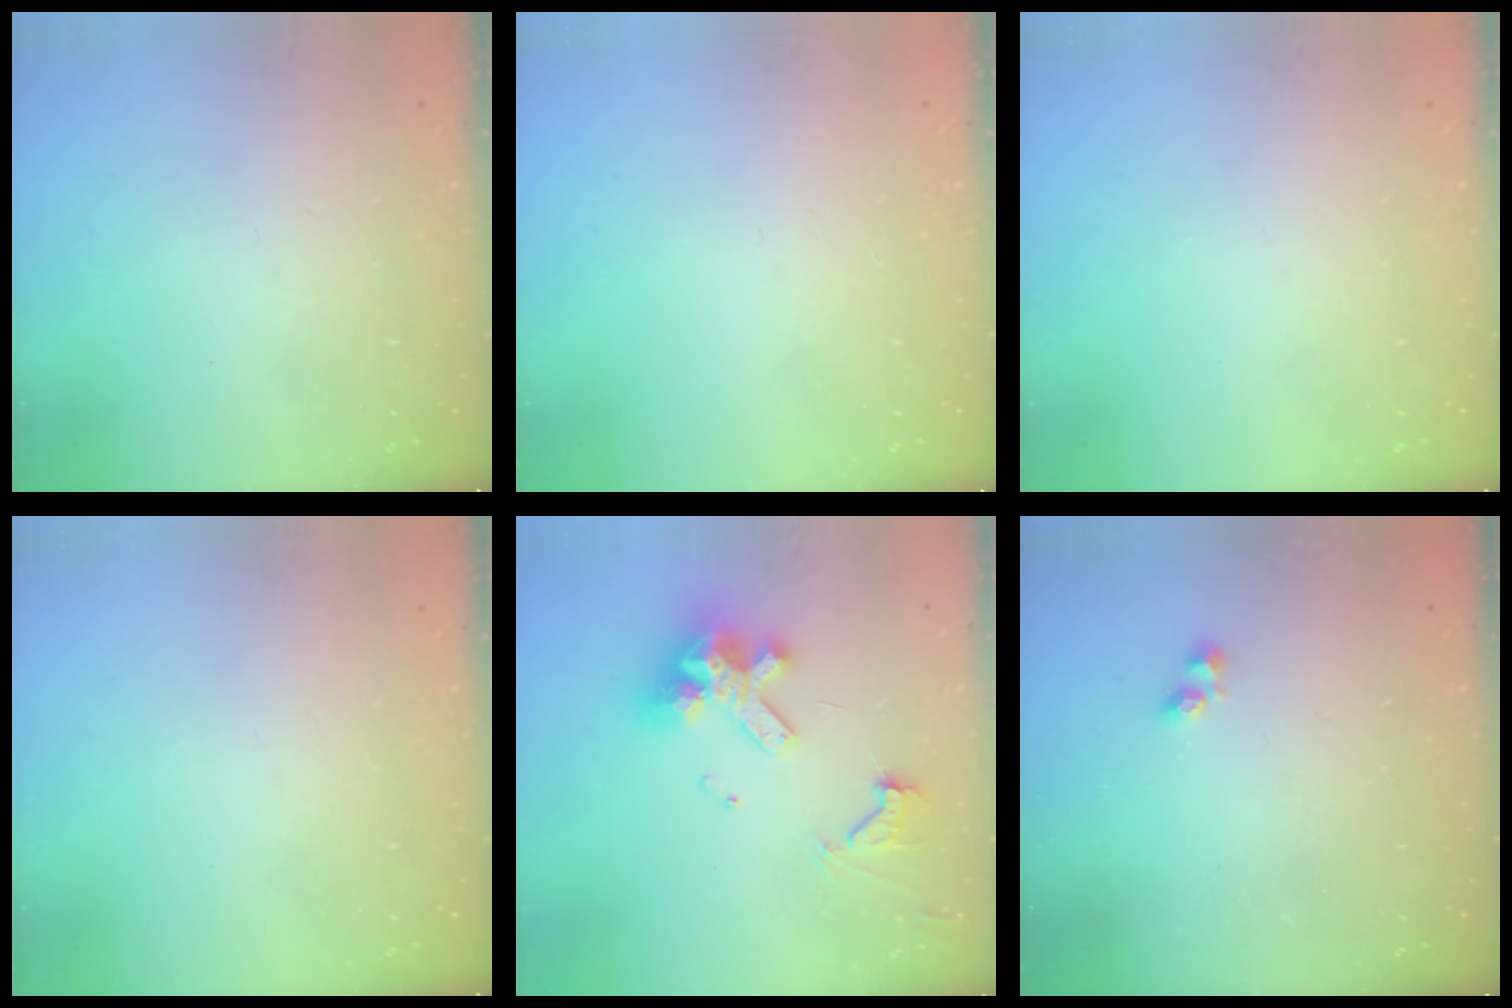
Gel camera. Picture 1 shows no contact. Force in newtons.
{"total": 0.0}
{"total": 0.0}
{"total": 0.0}
{"total": 16.0, "press": 15.9, "slide": 1.9}
{"total": 0.9, "press": 0.4, "slide": 0.8}